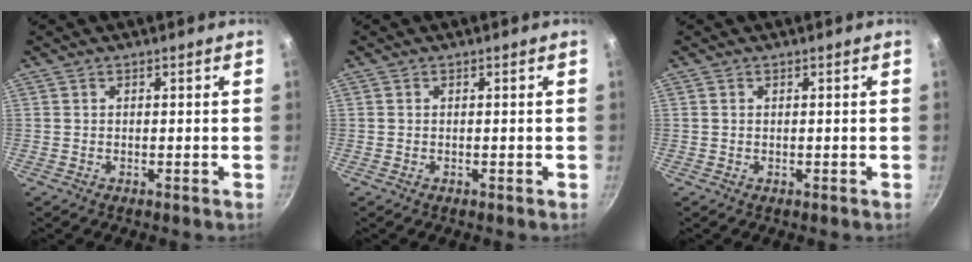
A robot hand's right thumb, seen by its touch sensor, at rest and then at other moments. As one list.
[{"total": 0.0}, {"total": 0.0}]